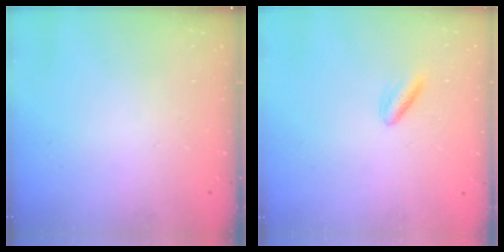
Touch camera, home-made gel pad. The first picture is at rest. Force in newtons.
{"total": 2.8, "press": 2.5, "slide": 1.3}